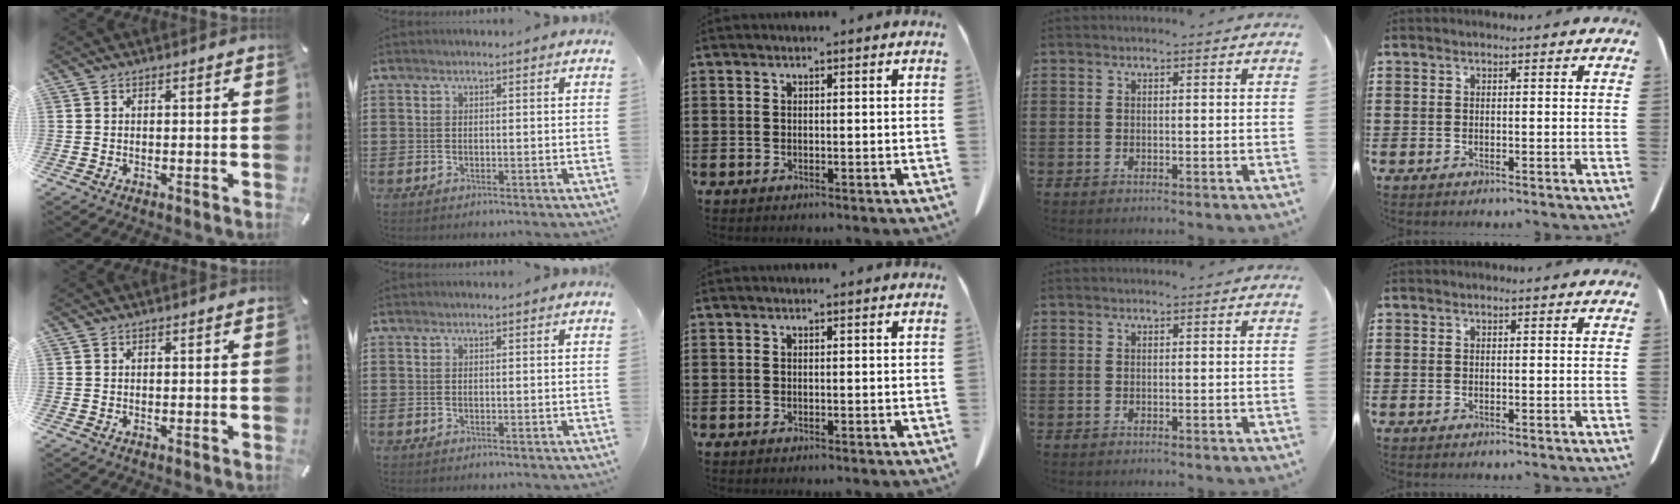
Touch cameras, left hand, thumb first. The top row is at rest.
{}